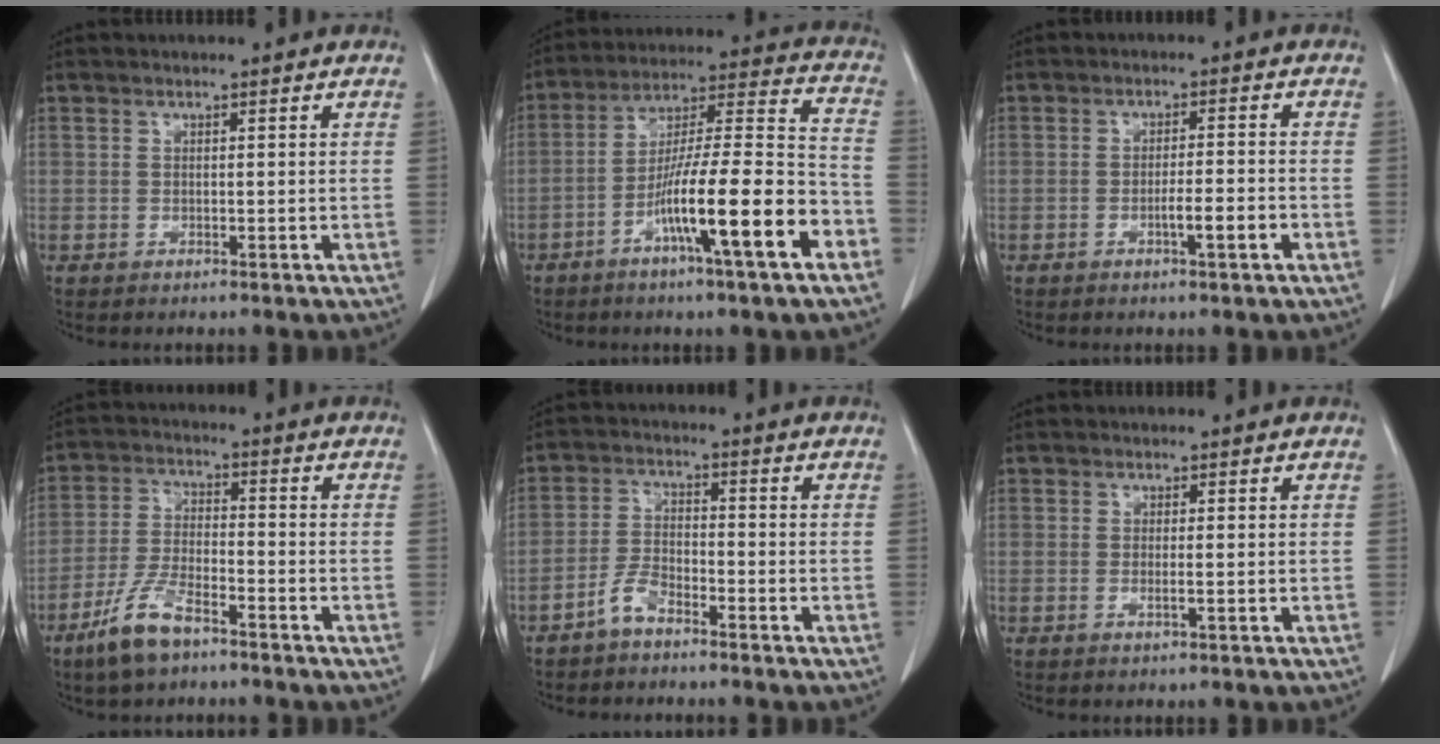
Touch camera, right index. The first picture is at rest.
{"total": 17.2, "force": [-7.7, 0.6, 15.4], "torque": [-0.255, -0.002, -0.129]}
{"total": 3.6, "force": [-1.5, 0.1, 3.2], "torque": [-0.049, 0.000, -0.024]}
{"total": 8.3, "force": [-5.7, 2.3, 5.5], "torque": [-0.122, -0.011, -0.111]}
{"total": 4.0, "force": [-3.2, 1.2, 2.1], "torque": [-0.047, 0.004, -0.064]}
{"total": 1.0, "force": [-0.2, -0.1, 1.0], "torque": [-0.018, -0.002, -0.001]}